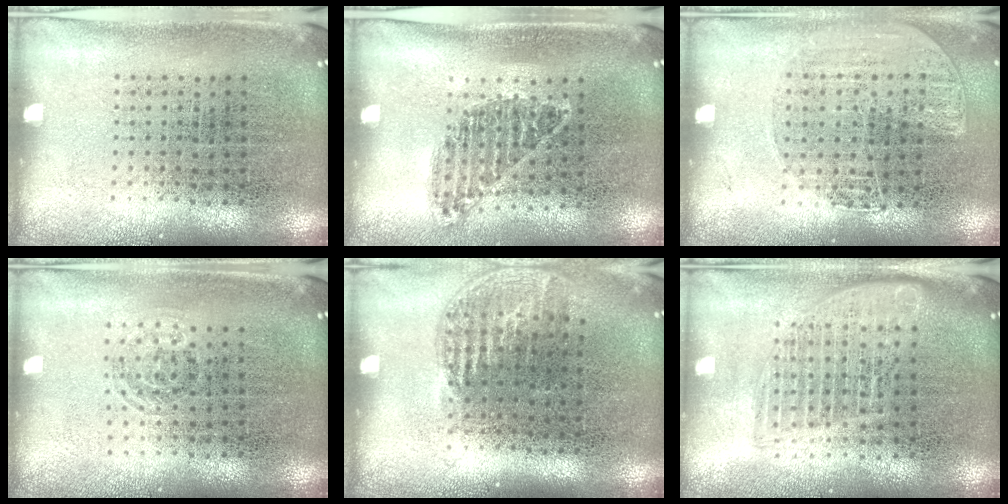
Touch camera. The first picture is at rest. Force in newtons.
{"total": 1.0, "press": 0.8, "slide": 0.5}
{"total": 1.3, "press": 1.3, "slide": 0.1}
{"total": 0.8, "press": 0.6, "slide": 0.6}
{"total": 1.1, "press": 1.0, "slide": 0.6}
{"total": 1.6, "press": 1.5, "slide": 0.8}